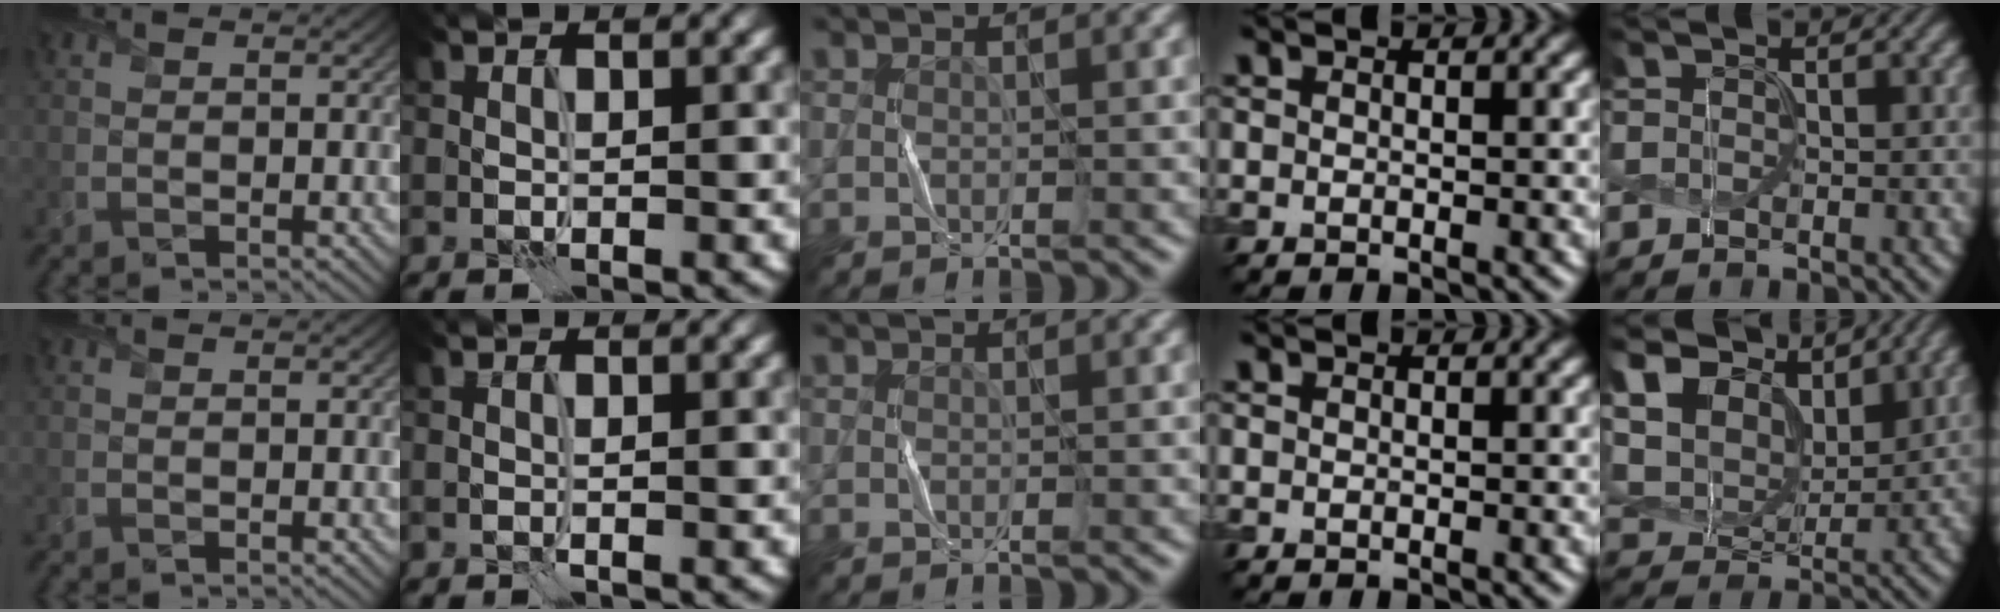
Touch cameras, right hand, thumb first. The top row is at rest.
{"little": {"total": 11.1, "force": [7.0, 6.4, 5.7], "torque": [-0.169, 0.032, 0.104]}}